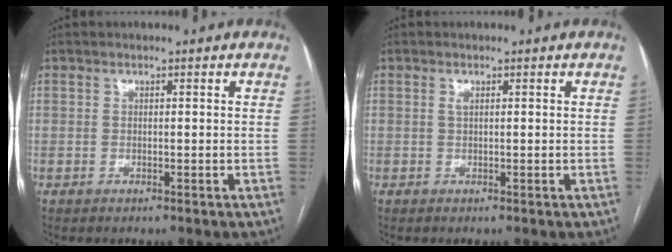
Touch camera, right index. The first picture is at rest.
{"total": 0.7, "force": [0.3, 0.2, 0.6], "torque": [-0.018, -0.002, 0.006]}